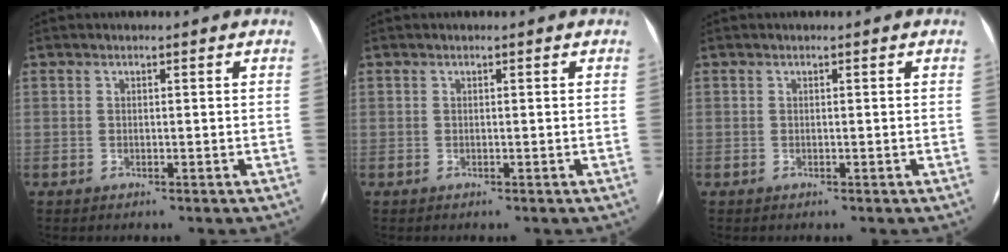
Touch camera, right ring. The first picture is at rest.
{"total": 0.0}
{"total": 0.0}